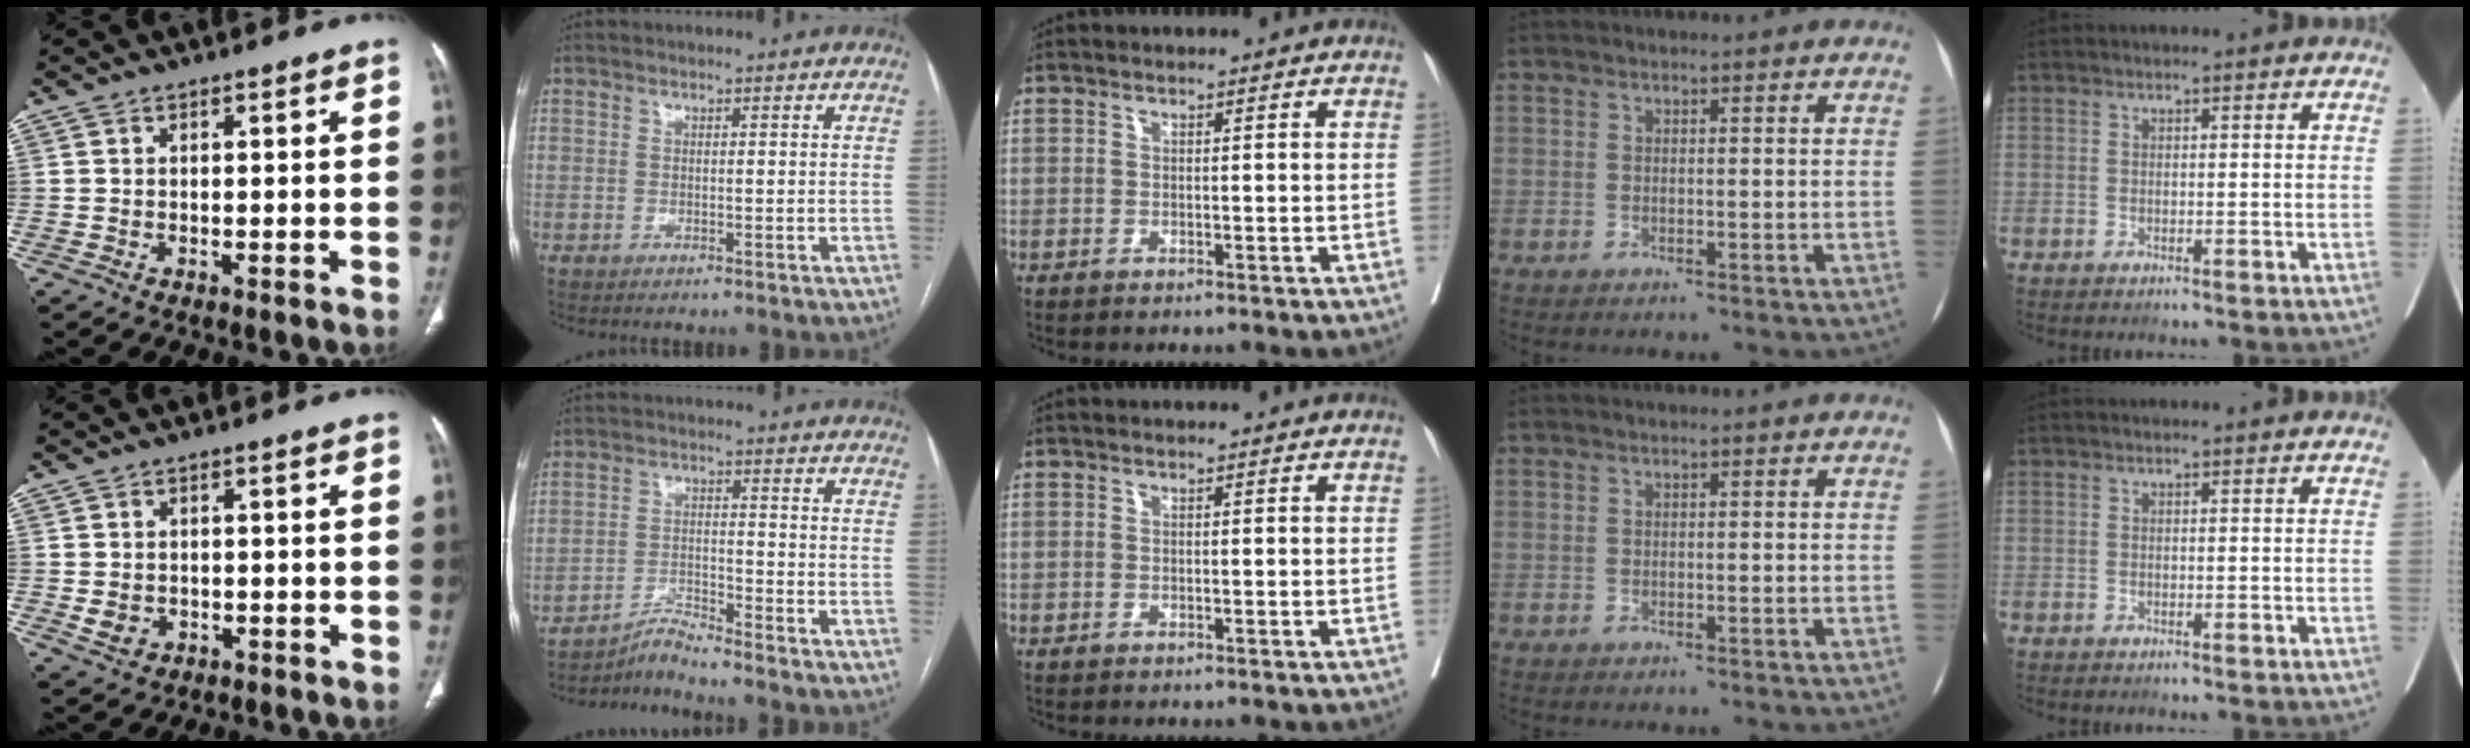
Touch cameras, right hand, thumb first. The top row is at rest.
{"thumb": {"total": 3.0, "force": [-0.8, 2.5, 1.5], "torque": [-0.021, 0.001, -0.006]}, "index": {"total": 4.2, "force": [-4.0, -1.4, 0.0], "torque": [-0.007, -0.018, -0.072]}}